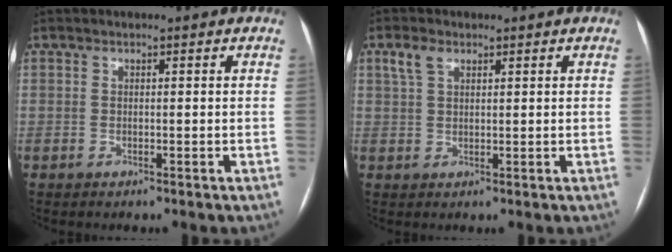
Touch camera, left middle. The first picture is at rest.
{"total": 2.8, "force": [1.6, 1.5, 1.8], "torque": [-0.045, 0.014, 0.039]}